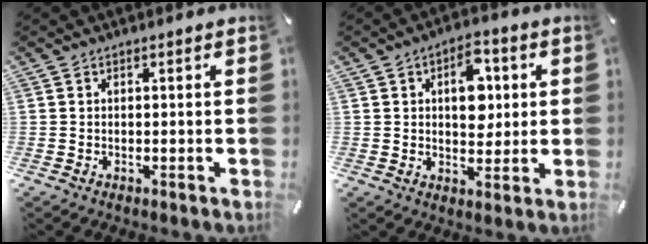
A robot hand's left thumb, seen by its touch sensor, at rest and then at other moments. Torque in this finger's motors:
{"motor_torque": [1.18, 1.18, 0.38, -0.39, 0.06]}